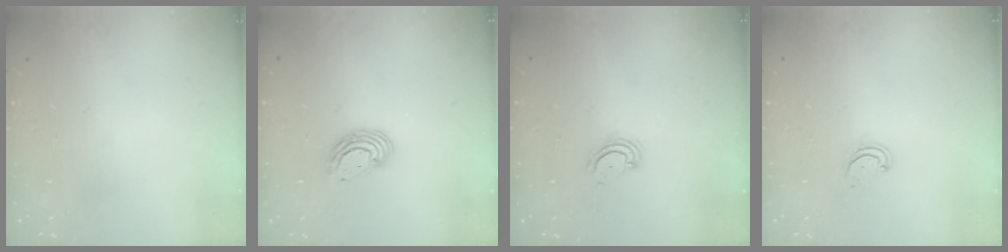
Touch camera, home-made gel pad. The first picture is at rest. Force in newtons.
{"total": 7.2, "press": 7.2, "slide": 1.0}
{"total": 4.5, "press": 4.5, "slide": 0.4}
{"total": 2.2, "press": 2.2, "slide": 0.2}